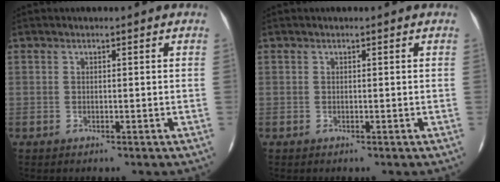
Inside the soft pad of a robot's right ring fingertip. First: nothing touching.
{"total": 0.0}